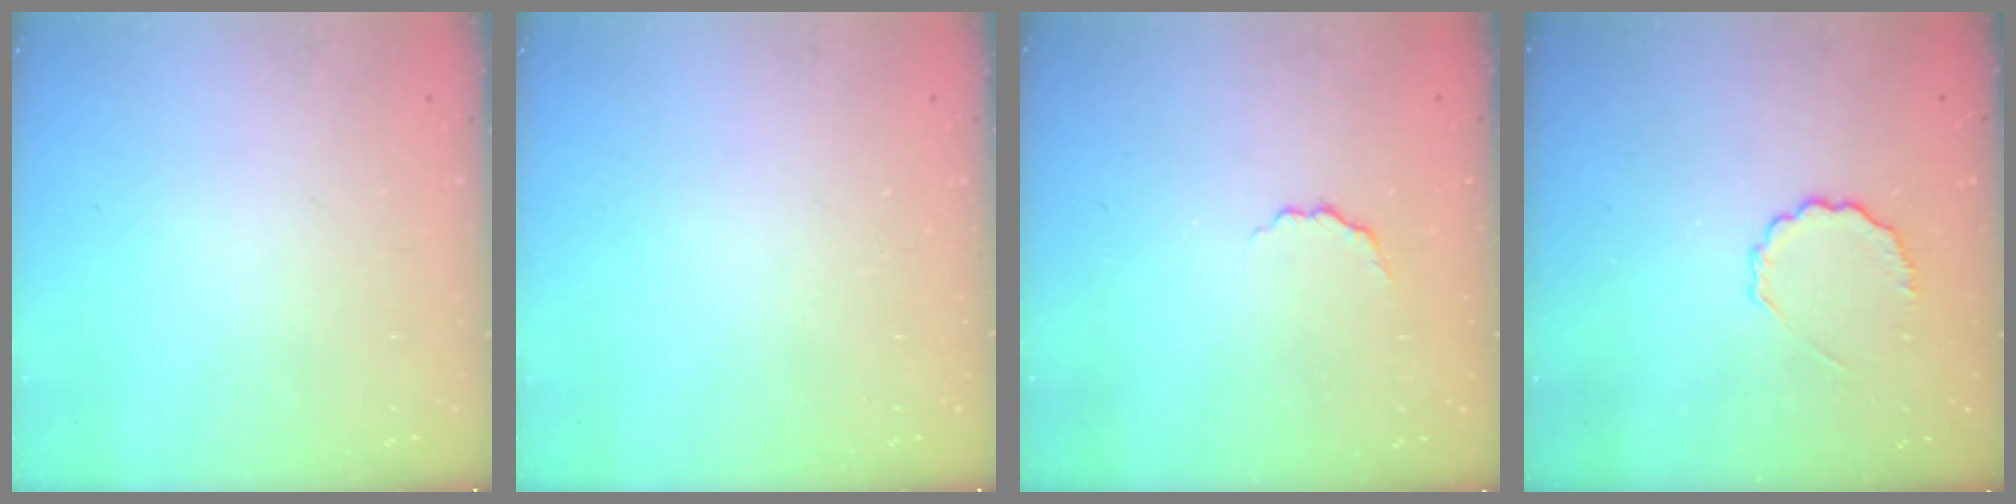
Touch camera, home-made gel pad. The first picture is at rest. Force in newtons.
{"total": 0.0}
{"total": 3.0, "press": 2.9, "slide": 0.9}
{"total": 5.7, "press": 5.4, "slide": 1.7}